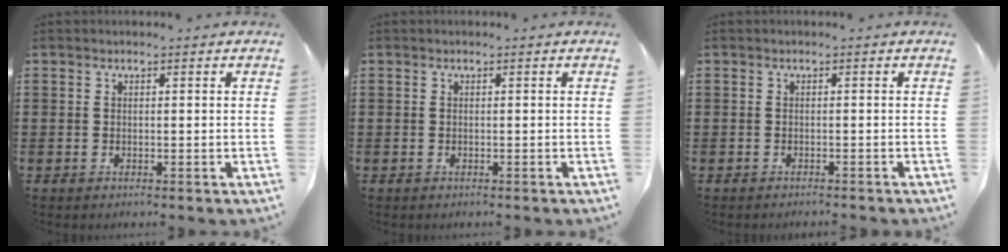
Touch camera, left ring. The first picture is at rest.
{"total": 0.0}
{"total": 0.6, "force": [-0.6, -0.1, 0.2], "torque": [-0.005, -0.002, -0.011]}